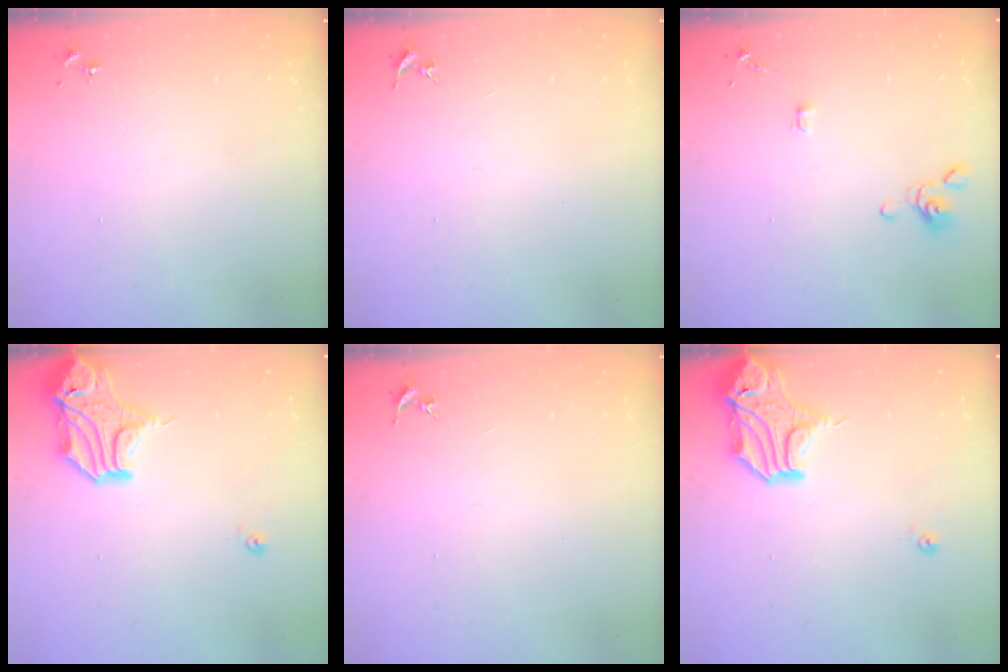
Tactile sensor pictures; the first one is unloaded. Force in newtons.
{"total": 0.0}
{"total": 3.8, "press": 3.7, "slide": 0.9}
{"total": 15.8, "press": 15.6, "slide": 2.7}
{"total": 0.0}
{"total": 15.8, "press": 15.6, "slide": 2.7}